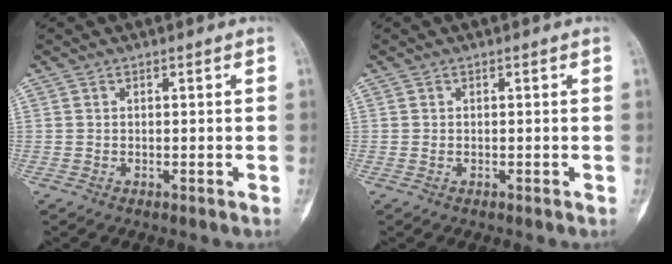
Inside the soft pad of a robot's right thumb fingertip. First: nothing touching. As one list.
[{"total": 0.0}]